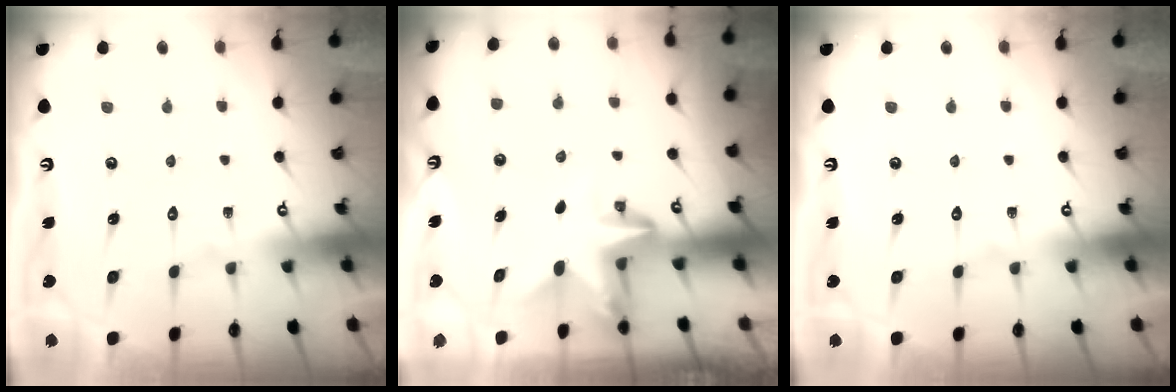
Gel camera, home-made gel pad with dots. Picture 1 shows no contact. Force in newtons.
{"total": 3.2, "press": 3.2, "slide": 0.2}
{"total": 0.0}